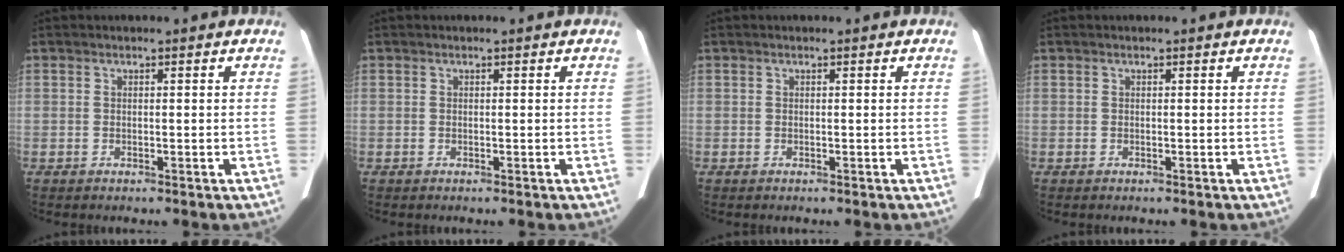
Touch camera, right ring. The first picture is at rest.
{"total": 0.0}
{"total": 0.0}
{"total": 0.0}